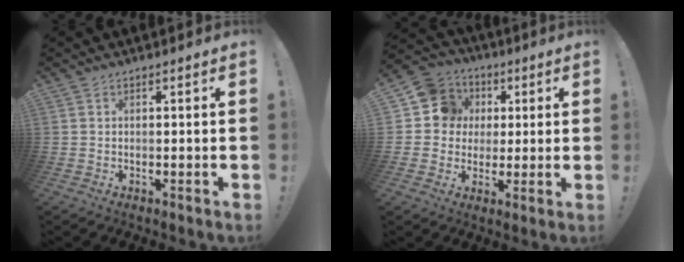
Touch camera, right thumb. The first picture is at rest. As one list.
[{"total": 11.5, "force": [2.4, 10.7, 3.5], "torque": [-0.042, 0.002, 0.052]}]